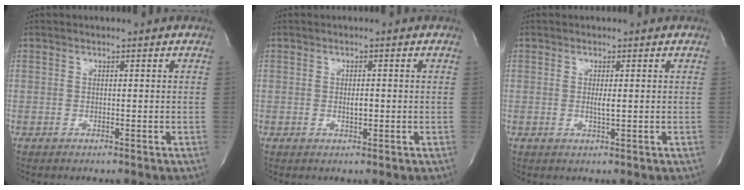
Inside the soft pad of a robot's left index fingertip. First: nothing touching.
{"total": 1.3, "force": [-0.2, 0.5, 1.2], "torque": [-0.023, -0.002, -0.002]}
{"total": 1.3, "force": [0.0, 0.1, 1.3], "torque": [-0.029, -0.004, 0.001]}